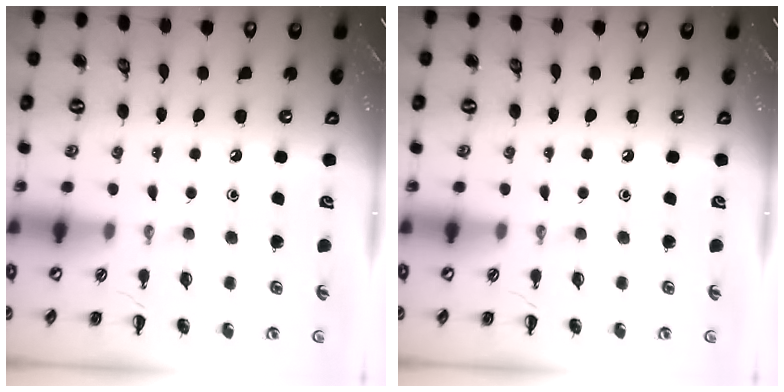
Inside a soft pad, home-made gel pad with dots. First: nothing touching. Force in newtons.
{"total": 0.0}